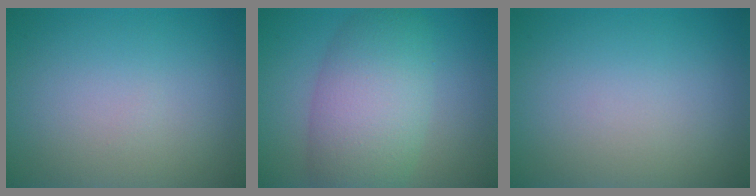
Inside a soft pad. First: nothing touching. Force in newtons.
{"total": 7.5, "press": 7.5, "slide": 0.4}
{"total": 0.0}